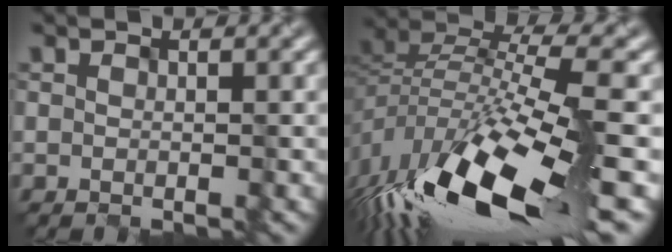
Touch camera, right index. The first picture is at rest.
{"total": 14.5, "force": [-7.4, 4.3, 11.7], "torque": [-0.246, -0.004, -0.127]}